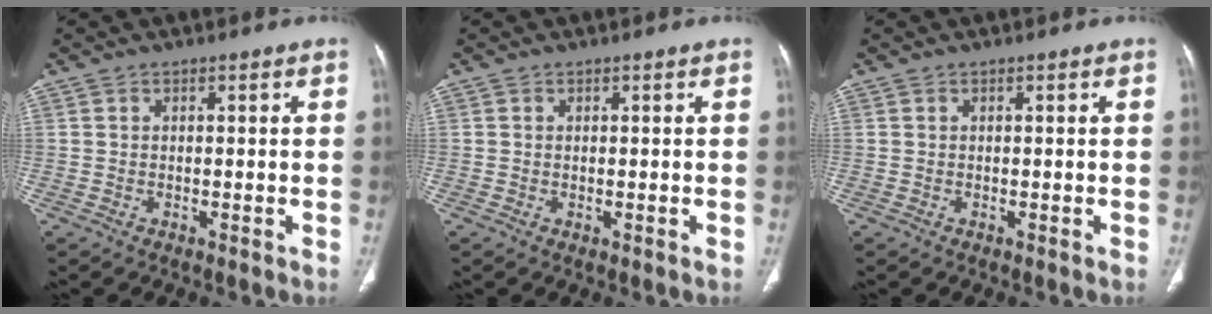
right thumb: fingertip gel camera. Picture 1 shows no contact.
{"total": 0.0}
{"total": 0.0}